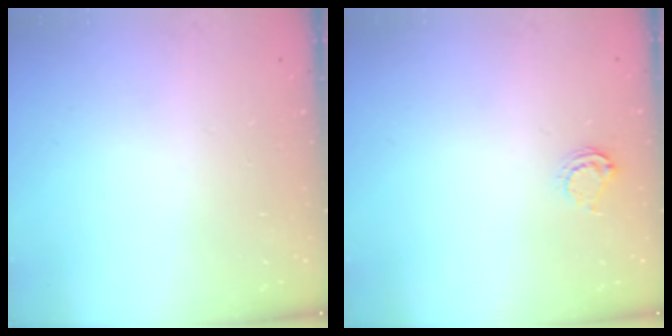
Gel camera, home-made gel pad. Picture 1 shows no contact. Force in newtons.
{"total": 5.1, "press": 5.1, "slide": 0.4}